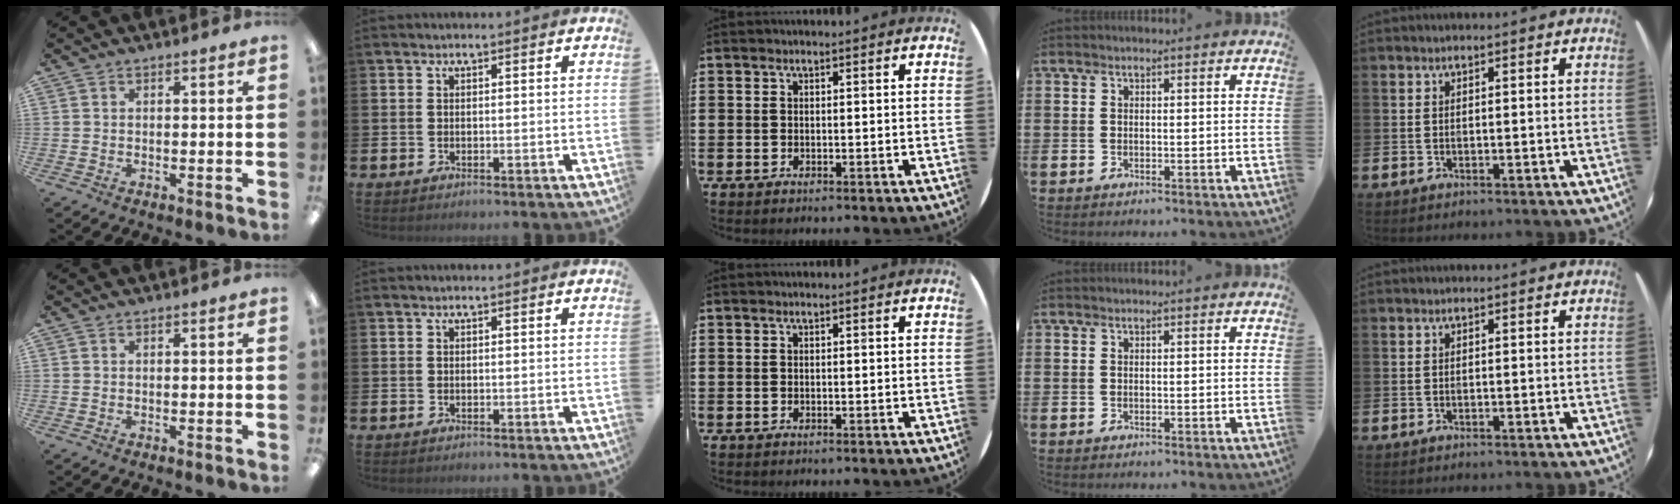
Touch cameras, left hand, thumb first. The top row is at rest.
{}